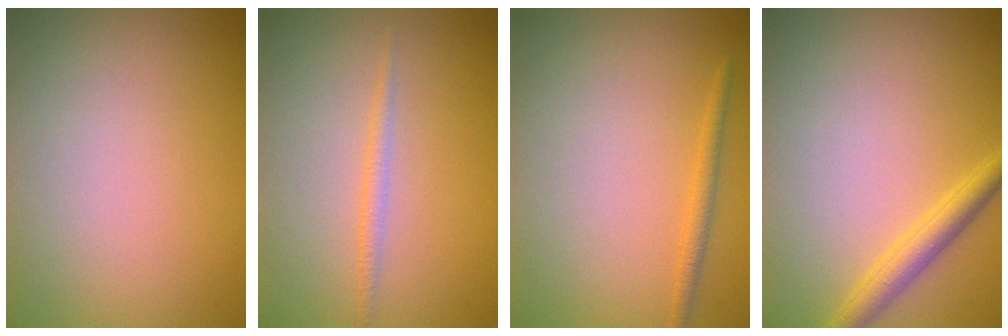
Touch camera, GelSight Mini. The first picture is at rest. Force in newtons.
{"total": 1.1, "press": 1.1, "slide": 0.1}
{"total": 1.3, "press": 1.3, "slide": 0.1}
{"total": 2.6, "press": 2.6, "slide": 0.1}